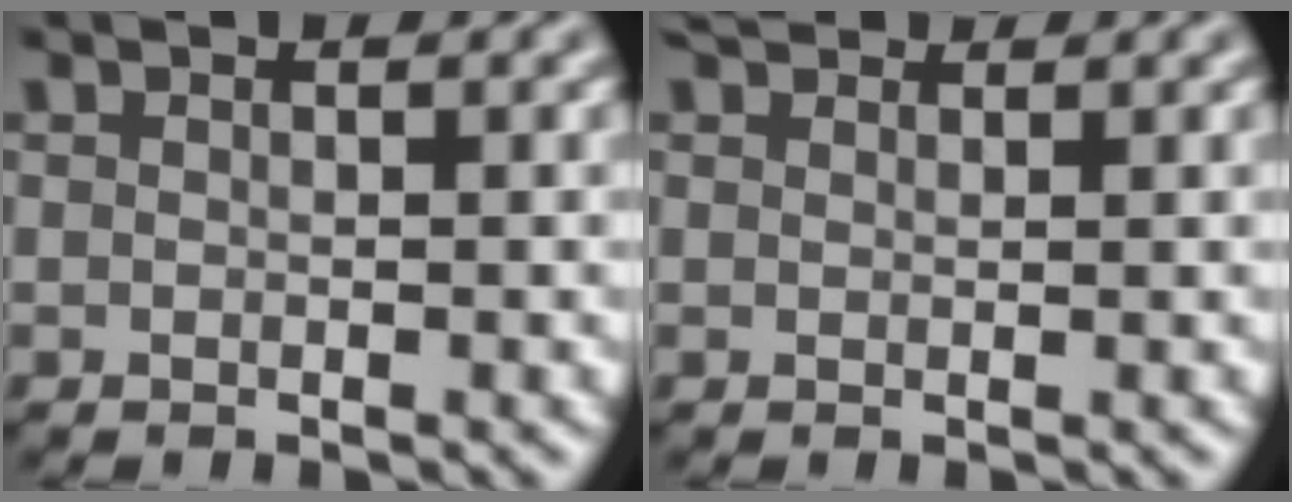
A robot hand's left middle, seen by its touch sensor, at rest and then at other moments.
{"total": 1.8, "force": [1.7, 0.3, 0.6], "torque": [-0.015, 0.003, 0.025]}